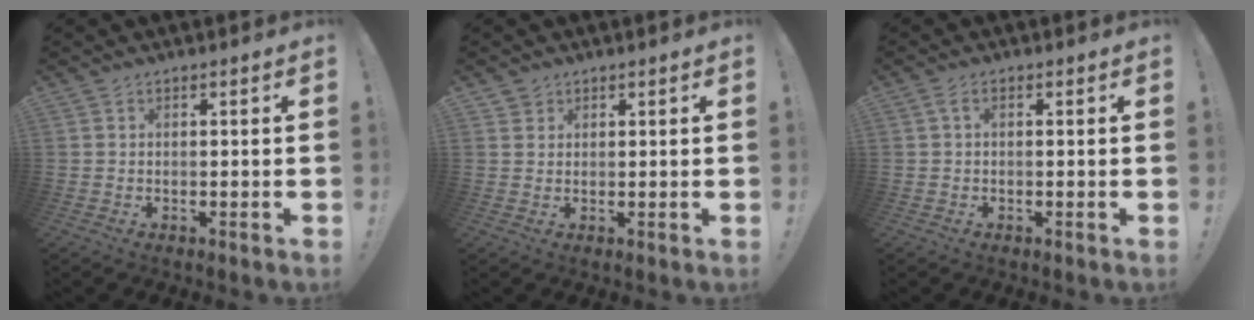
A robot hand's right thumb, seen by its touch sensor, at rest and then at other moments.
{"total": 1.8, "force": [1.3, 1.3, 0.1], "torque": [0.003, -0.007, 0.024]}
{"total": 1.7, "force": [0.0, 0.8, 1.5], "torque": [-0.024, 0.003, 0.000]}